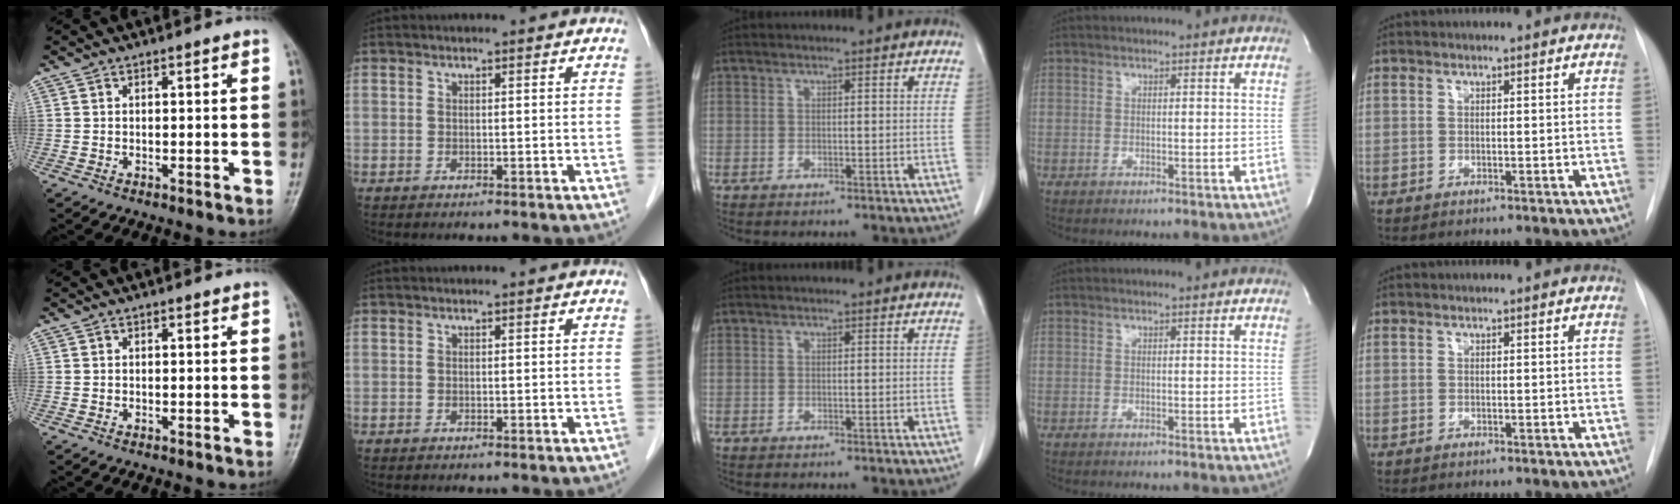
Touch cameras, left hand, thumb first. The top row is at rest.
{}